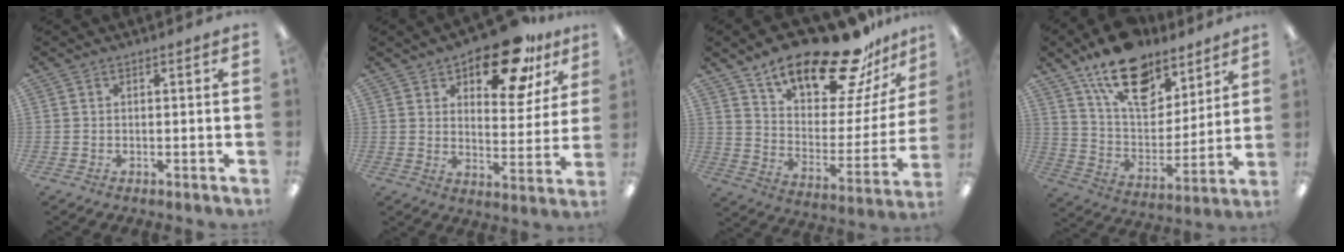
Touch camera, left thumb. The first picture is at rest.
{"total": 17.8, "force": [12.3, 7.7, 10.2], "torque": [-0.149, -0.067, 0.205]}
{"total": 23.5, "force": [18.3, 7.3, 12.8], "torque": [-0.202, -0.123, 0.307]}
{"total": 18.6, "force": [13.4, 9.1, 9.1], "torque": [-0.160, -0.077, 0.239]}